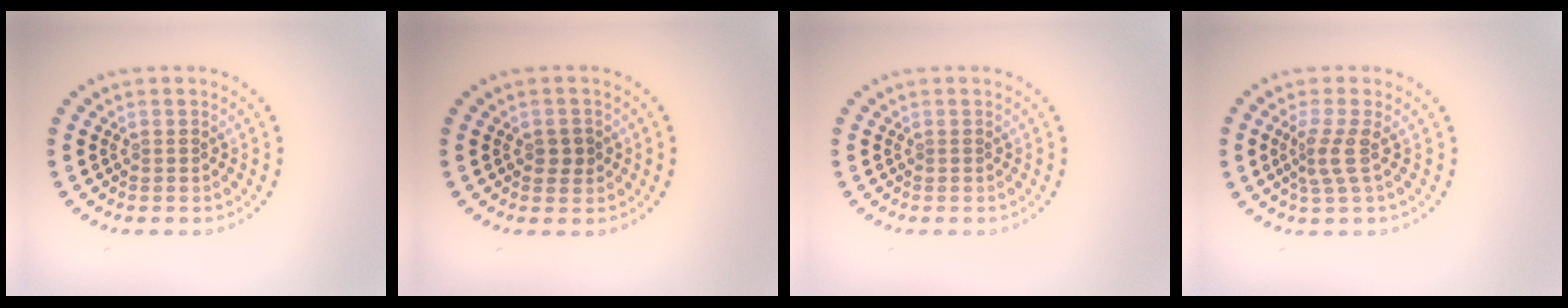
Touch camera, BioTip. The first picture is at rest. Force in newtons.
{"total": 1.6, "press": 1.6, "slide": 0.2}
{"total": 0.0}
{"total": 2.2, "press": 1.6, "slide": 1.5}